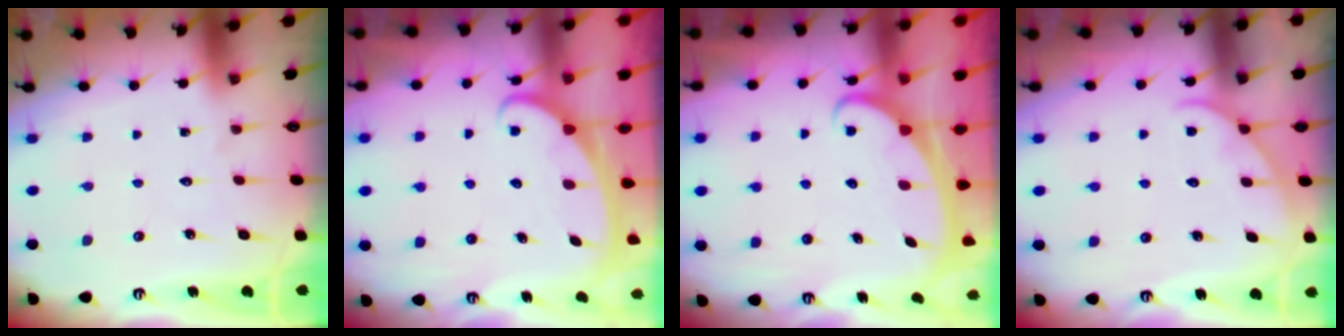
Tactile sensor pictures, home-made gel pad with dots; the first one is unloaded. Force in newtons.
{"total": 2.4, "press": 2.3, "slide": 0.3}
{"total": 2.3, "press": 2.3, "slide": 0.3}
{"total": 4.8, "press": 4.8, "slide": 0.5}